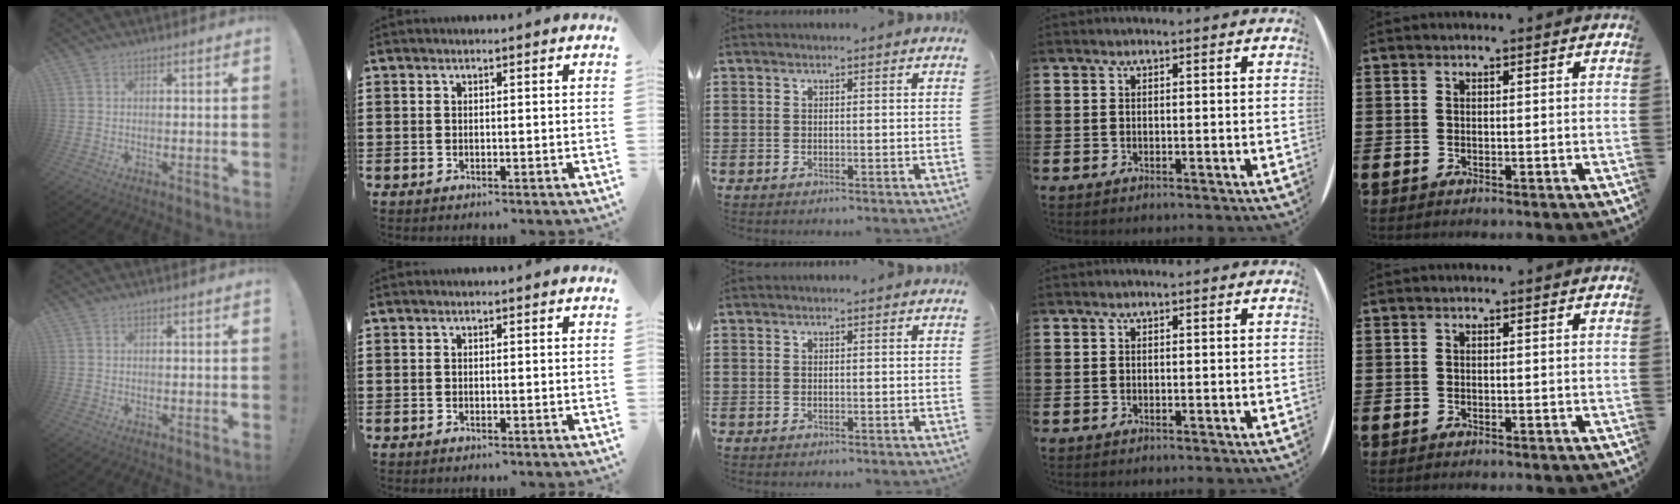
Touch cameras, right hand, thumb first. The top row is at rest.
{}